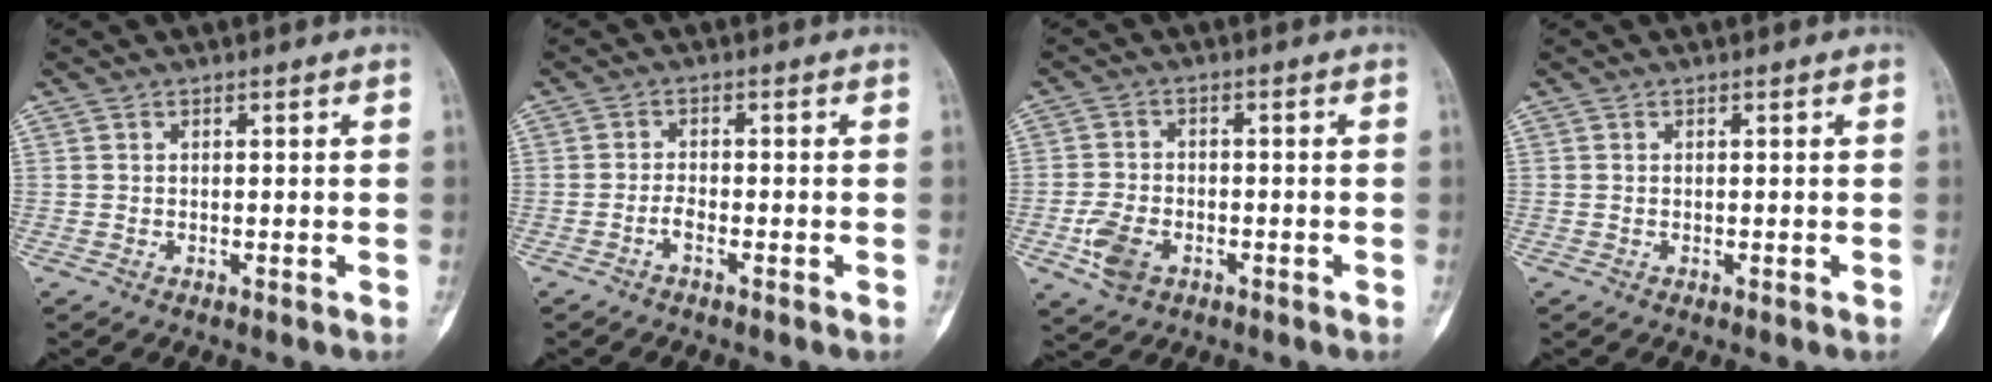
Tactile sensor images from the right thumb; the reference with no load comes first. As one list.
[{"total": 1.8, "force": [-1.1, 0.6, 1.3], "torque": [-0.025, 0.008, -0.023]}, {"total": 6.3, "force": [-2.6, 4.1, 4.0], "torque": [-0.077, 0.009, -0.046]}, {"total": 0.0}]